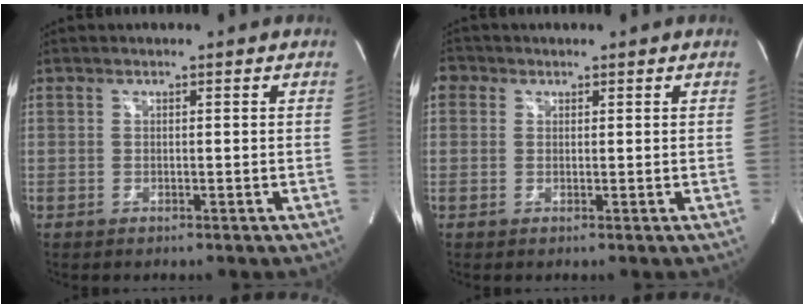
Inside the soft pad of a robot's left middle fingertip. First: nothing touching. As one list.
[{"total": 2.3, "force": [0.9, 2.1, 0.5], "torque": [-0.004, 0.012, 0.012]}]